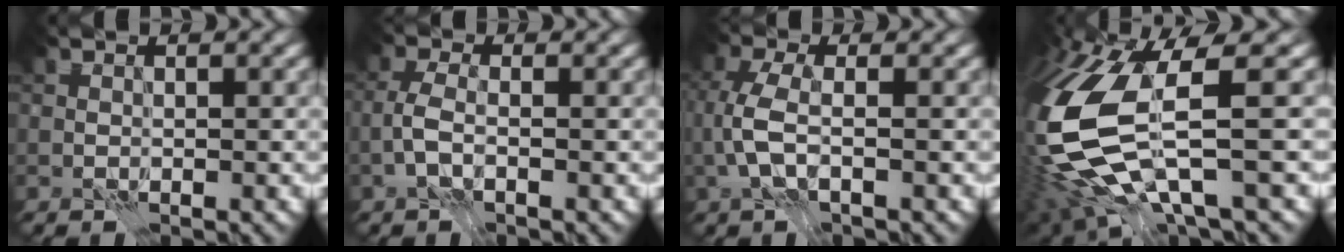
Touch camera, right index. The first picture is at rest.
{"total": 3.1, "force": [-1.4, 1.5, 2.3], "torque": [-0.057, 0.001, -0.035]}
{"total": 4.0, "force": [-1.0, 1.9, 3.4], "torque": [-0.088, 0.000, -0.025]}
{"total": 12.5, "force": [-2.1, 4.8, 11.3], "torque": [-0.261, -0.035, -0.035]}